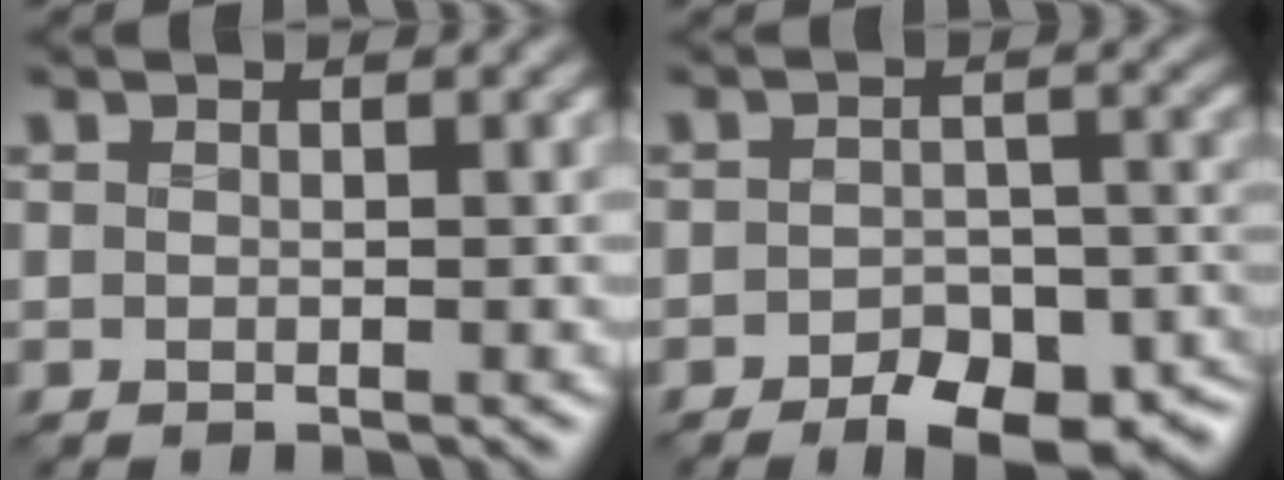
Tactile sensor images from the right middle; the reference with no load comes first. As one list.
[{"total": 8.1, "force": [-5.0, 3.9, 5.0], "torque": [-0.064, -0.015, -0.069]}]